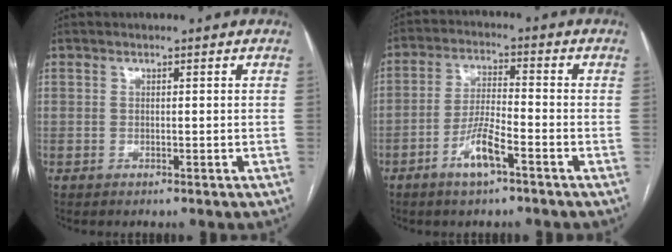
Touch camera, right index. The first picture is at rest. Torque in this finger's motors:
{"motor_torque": [0.68, -0.30, 0.19, 0.07]}